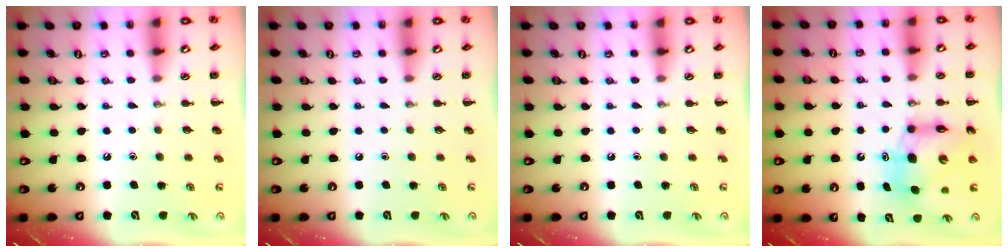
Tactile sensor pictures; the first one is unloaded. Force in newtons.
{"total": 0.0}
{"total": 0.0}
{"total": 9.5, "press": 9.4, "slide": 1.5}